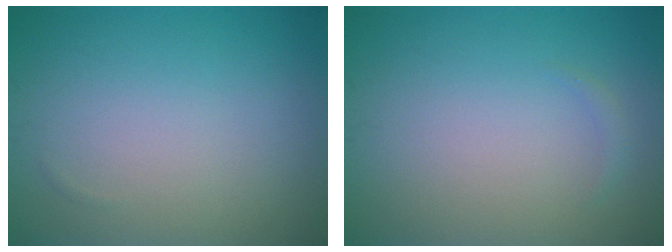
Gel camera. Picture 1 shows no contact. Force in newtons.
{"total": 0.6, "press": 0.6, "slide": 0.0}